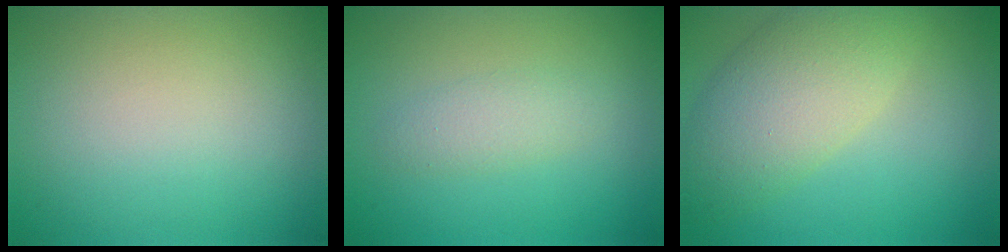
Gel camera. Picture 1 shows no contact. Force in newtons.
{"total": 1.8, "press": 1.8, "slide": 0.1}
{"total": 6.6, "press": 6.6, "slide": 0.4}